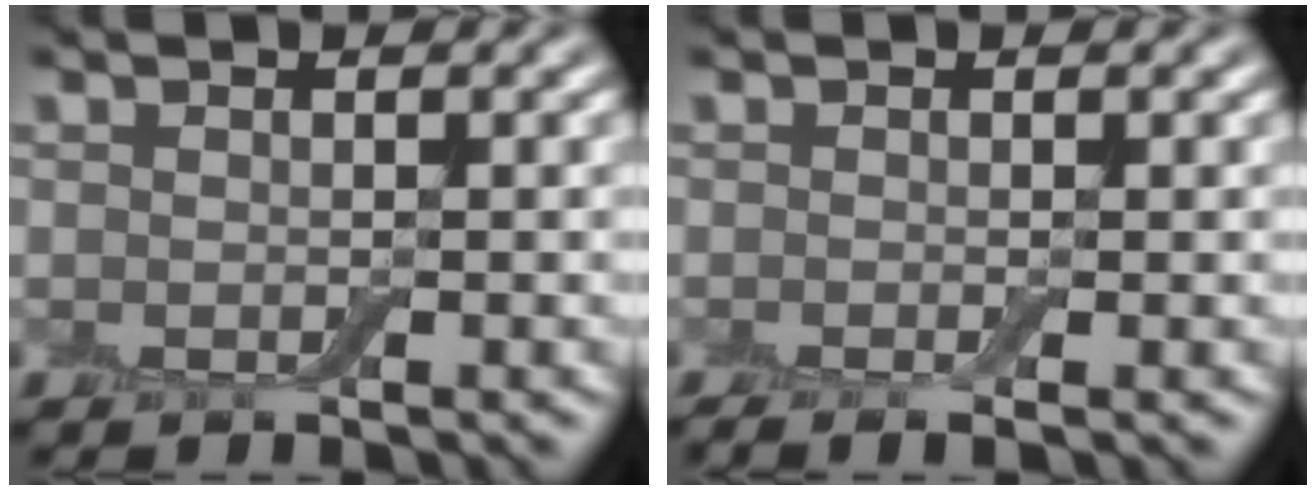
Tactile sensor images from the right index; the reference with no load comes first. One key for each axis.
{"total": 1.7, "fx": -0.8, "fy": 0.4, "fz": 1.5, "tx": -0.019, "ty": -0.007, "tz": -0.014}